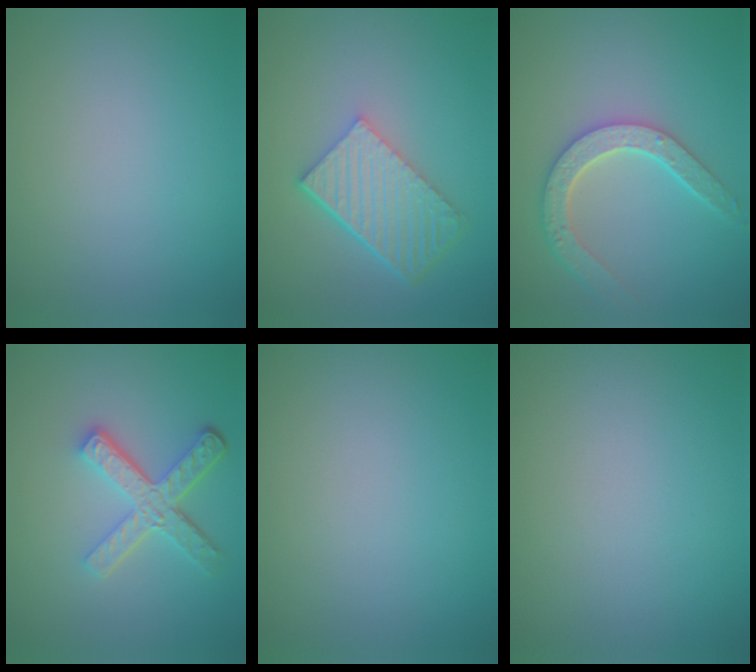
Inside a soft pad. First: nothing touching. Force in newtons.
{"total": 6.2, "press": 4.4, "slide": 4.3}
{"total": 4.6, "press": 3.8, "slide": 2.6}
{"total": 4.7, "press": 3.5, "slide": 3.2}
{"total": 0.0}
{"total": 0.0}